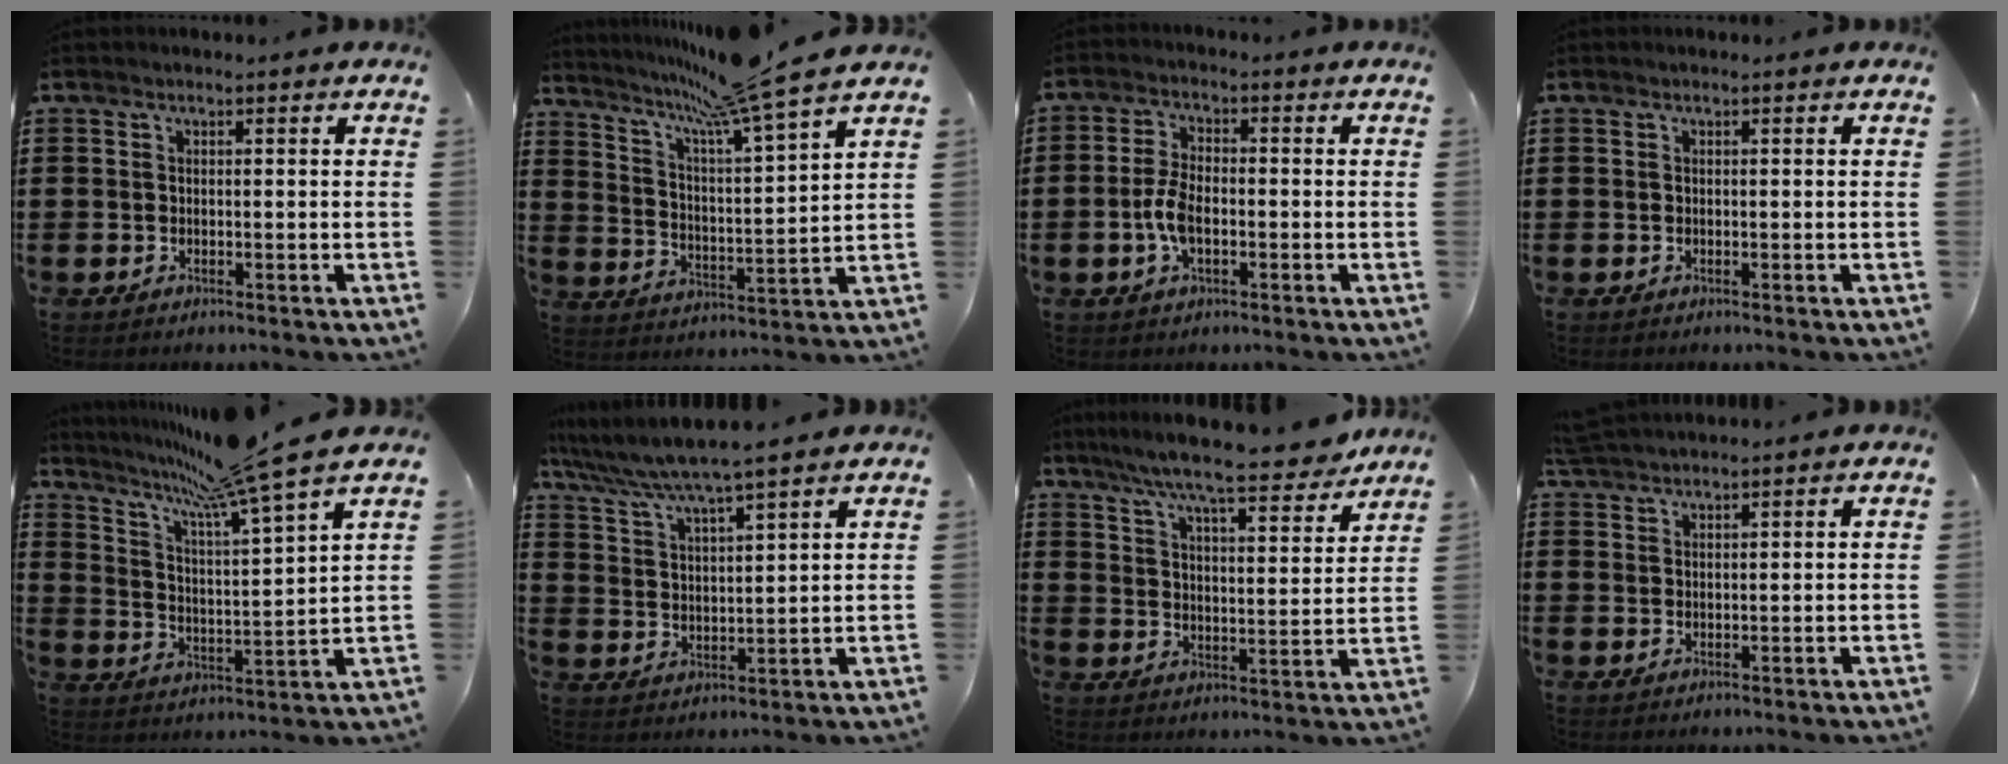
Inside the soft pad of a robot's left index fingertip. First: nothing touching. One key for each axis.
{"total": 8.8, "fx": 7.3, "fy": -1.2, "fz": 4.8, "tx": -0.118, "ty": -0.048, "tz": 0.116}
{"total": 5.4, "fx": -1.1, "fy": 2.6, "fz": 4.6, "tx": -0.109, "ty": -0.002, "tz": -0.026}
{"total": 0.0}
{"total": 9.8, "fx": 8.1, "fy": -1.0, "fz": 5.5, "tx": -0.135, "ty": -0.051, "tz": 0.131}
{"total": 5.5, "fx": 4.9, "fy": -0.5, "fz": 2.4, "tx": -0.067, "ty": -0.032, "tz": 0.079}
{"total": 8.9, "fx": 7.9, "fy": 0.0, "fz": 4.2, "tx": -0.104, "ty": -0.048, "tz": 0.130}
{"total": 2.9, "fx": 2.8, "fy": 0.1, "fz": 0.5, "tx": -0.018, "ty": 0.000, "tz": 0.055}